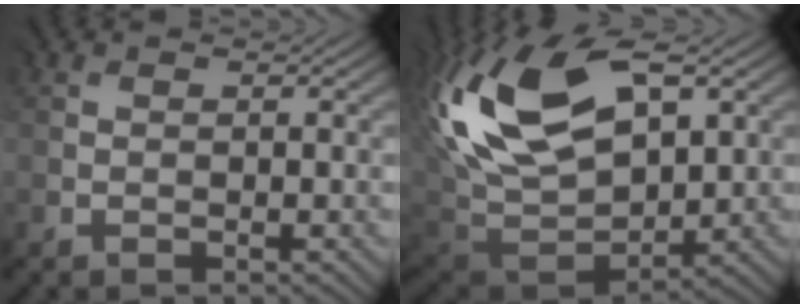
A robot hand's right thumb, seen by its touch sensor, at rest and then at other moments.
{"total": 16.5, "force": [6.6, 9.8, 11.4], "torque": [-0.275, 0.018, 0.130]}